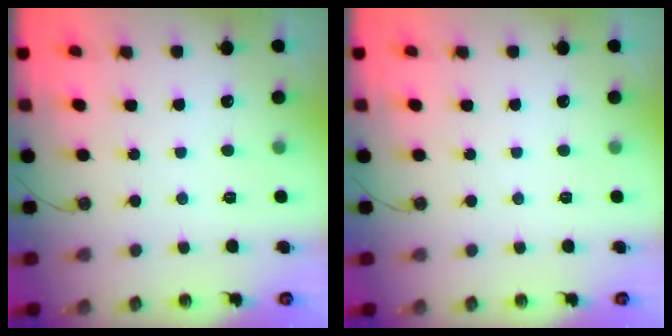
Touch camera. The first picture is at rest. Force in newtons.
{"total": 0.0}